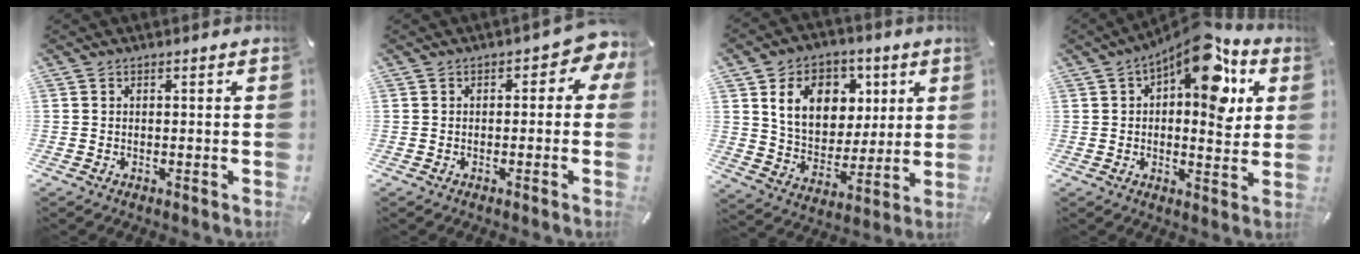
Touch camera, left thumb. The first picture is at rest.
{"total": 4.5, "force": [0.3, 2.5, 3.7], "torque": [-0.047, 0.002, -0.001]}
{"total": 14.6, "force": [5.5, 11.6, 7.0], "torque": [-0.118, -0.007, 0.106]}
{"total": 16.1, "force": [7.8, 7.3, 12.1], "torque": [-0.159, -0.048, 0.126]}